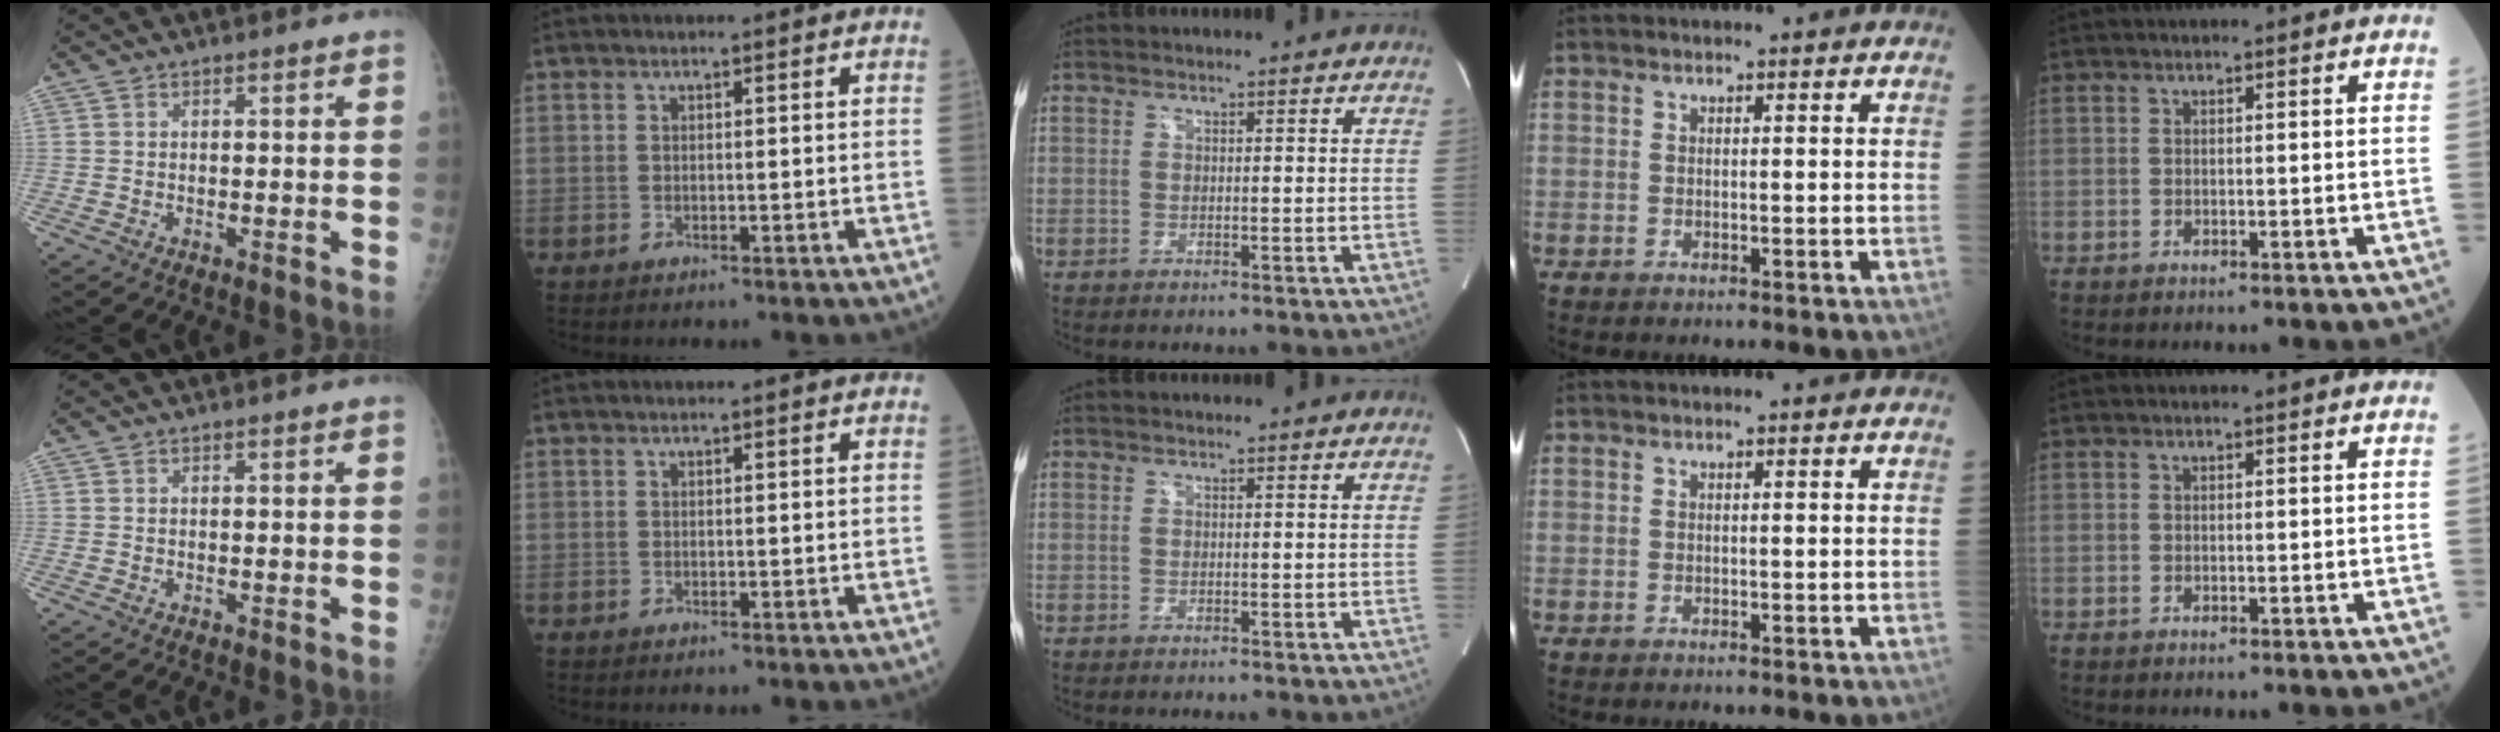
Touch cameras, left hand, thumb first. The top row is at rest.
{}